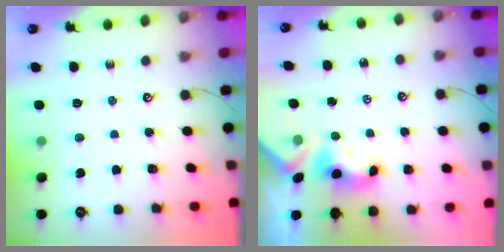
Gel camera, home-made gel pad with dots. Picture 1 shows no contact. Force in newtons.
{"total": 3.1, "press": 3.1, "slide": 0.2}